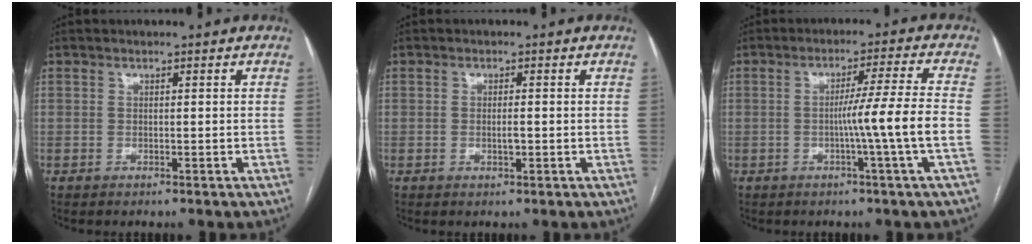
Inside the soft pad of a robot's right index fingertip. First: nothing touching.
{"total": 1.6, "force": [-0.3, 0.4, 1.6], "torque": [-0.030, -0.001, -0.005]}
{"total": 8.1, "force": [-1.9, -2.5, 7.5], "torque": [-0.116, -0.001, -0.030]}